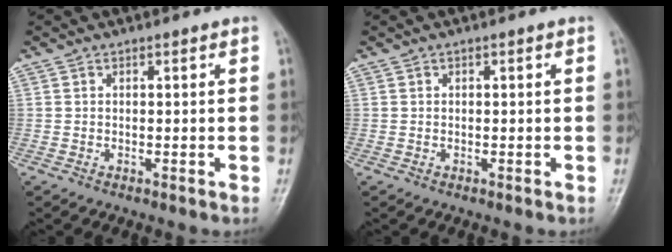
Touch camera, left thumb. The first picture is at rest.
{"total": 0.0}